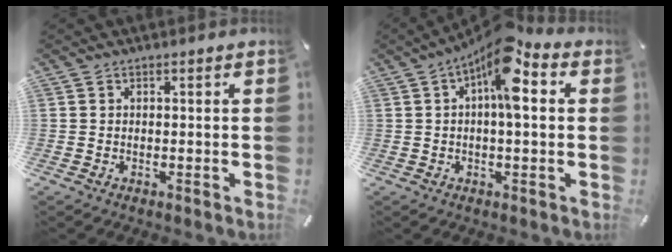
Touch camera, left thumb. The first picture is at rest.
{"total": 10.6, "force": [3.2, 3.8, 9.4], "torque": [-0.148, -0.016, 0.052]}